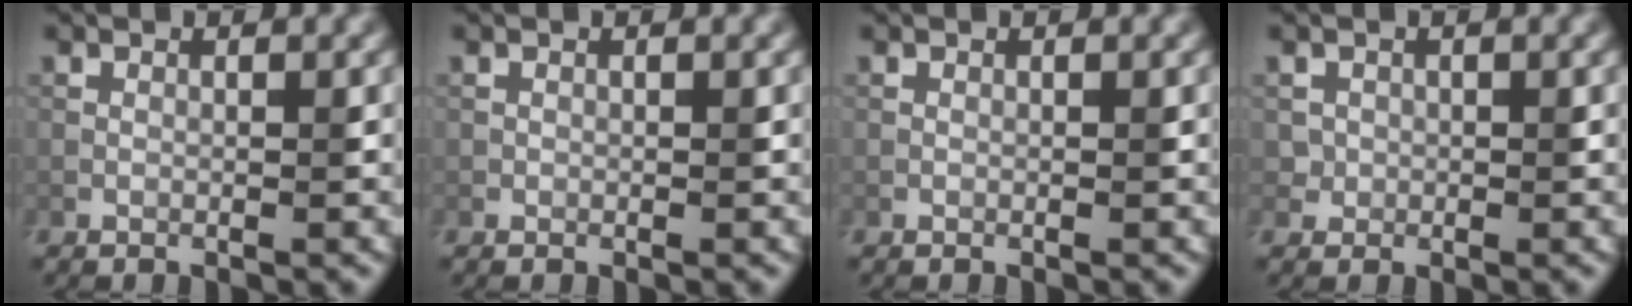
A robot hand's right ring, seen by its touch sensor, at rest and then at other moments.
{"total": 0.0}
{"total": 0.0}
{"total": 1.5, "force": [0.2, 1.5, -0.1], "torque": [-0.008, -0.004, 0.005]}